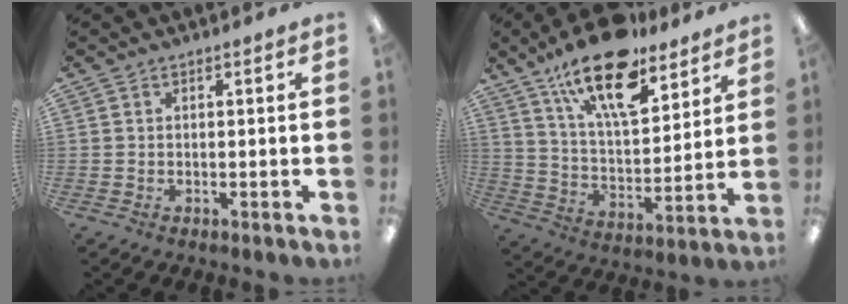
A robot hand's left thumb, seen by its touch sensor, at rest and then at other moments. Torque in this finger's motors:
{"motor_torque": [0.57, 0.62, 1.71, -1.06, 0.32]}